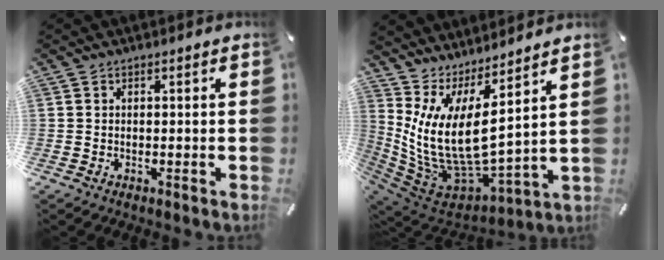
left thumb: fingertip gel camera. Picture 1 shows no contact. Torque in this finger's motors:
{"motor_torque": [2.65, 2.34, 1.44, -1.33, 0.31]}